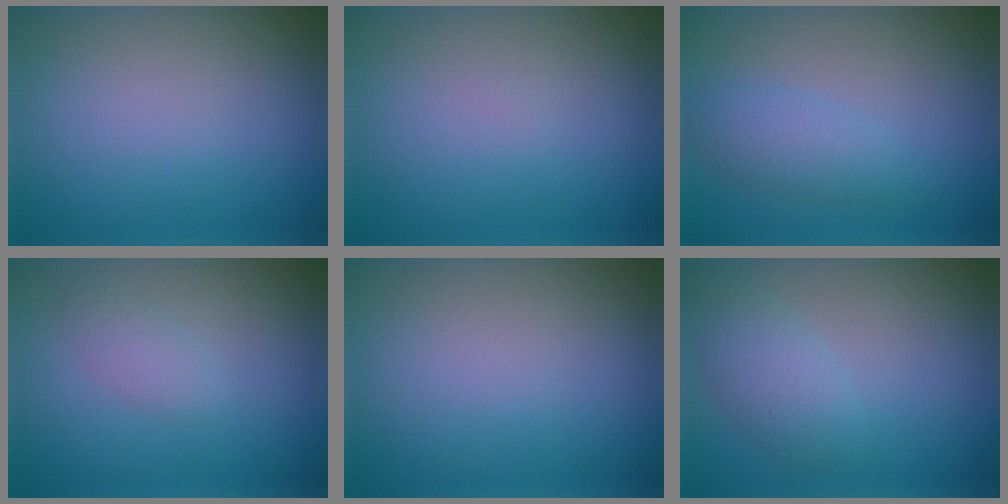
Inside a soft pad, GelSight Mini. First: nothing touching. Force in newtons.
{"total": 0.0}
{"total": 2.4, "press": 2.4, "slide": 0.1}
{"total": 1.3, "press": 1.3, "slide": 0.1}
{"total": 0.0}
{"total": 2.8, "press": 2.8, "slide": 0.1}